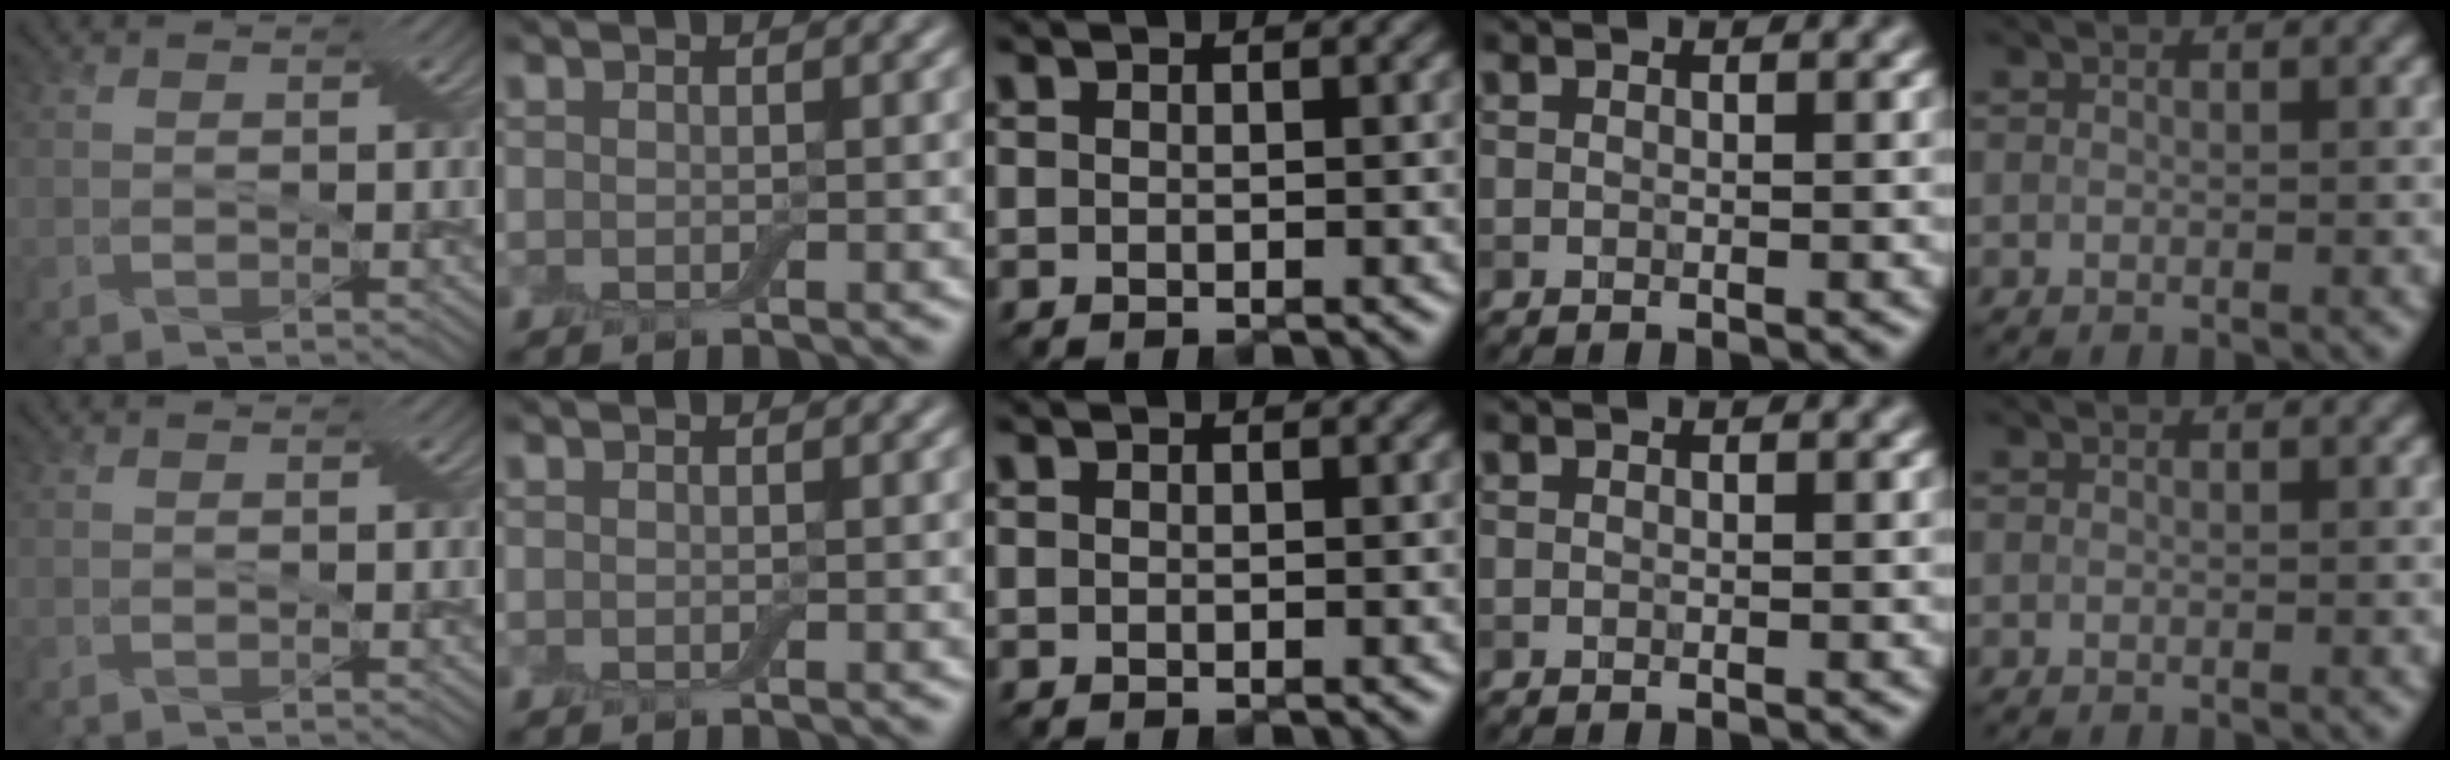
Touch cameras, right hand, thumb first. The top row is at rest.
{}